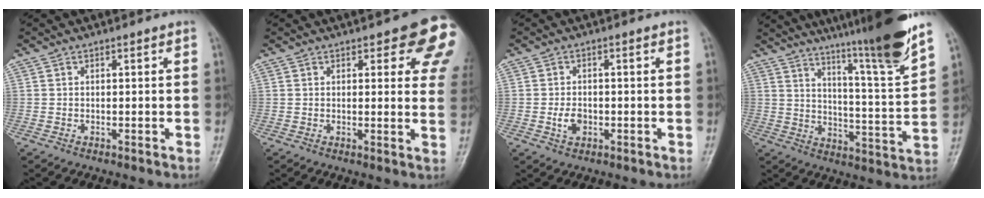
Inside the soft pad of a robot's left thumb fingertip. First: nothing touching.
{"total": 10.6, "force": [5.8, 4.1, 7.9], "torque": [-0.051, -0.023, 0.055]}
{"total": 2.8, "force": [-0.7, 1.9, 2.0], "torque": [-0.028, 0.002, -0.007]}
{"total": 19.9, "force": [15.0, 0.3, 13.0], "torque": [-0.176, -0.091, 0.222]}